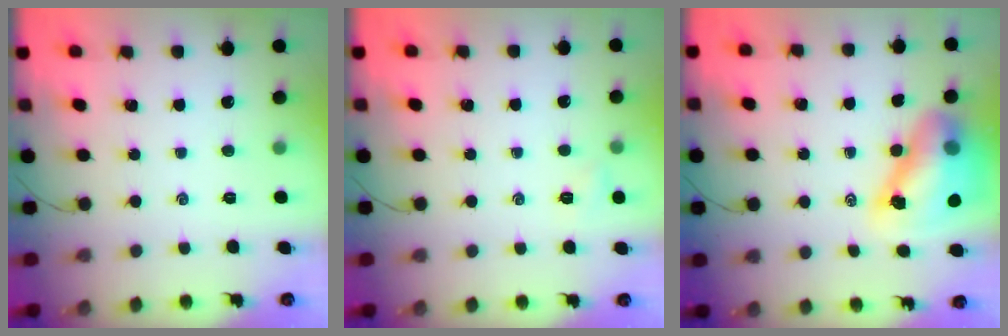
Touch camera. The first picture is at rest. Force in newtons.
{"total": 2.8, "press": 2.7, "slide": 0.8}
{"total": 14.6, "press": 14.0, "slide": 4.0}